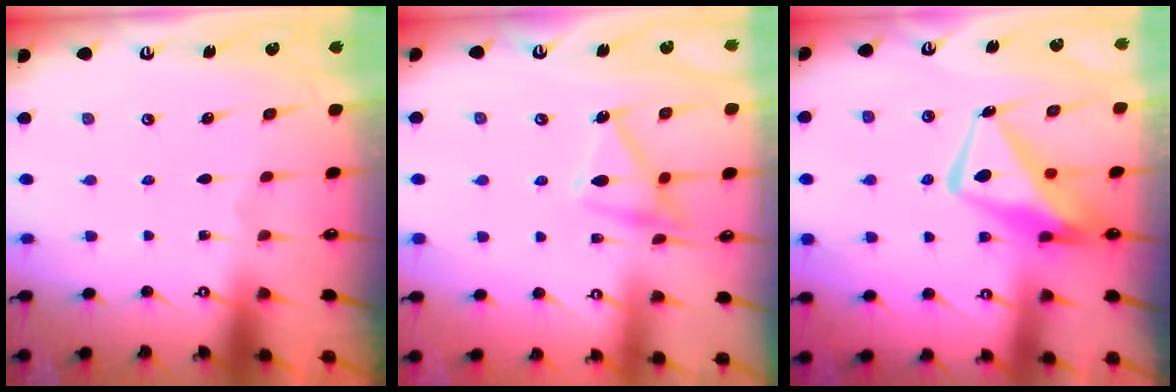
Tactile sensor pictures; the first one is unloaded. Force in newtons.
{"total": 13.1, "press": 13.1, "slide": 0.6}
{"total": 12.8, "press": 12.6, "slide": 1.8}